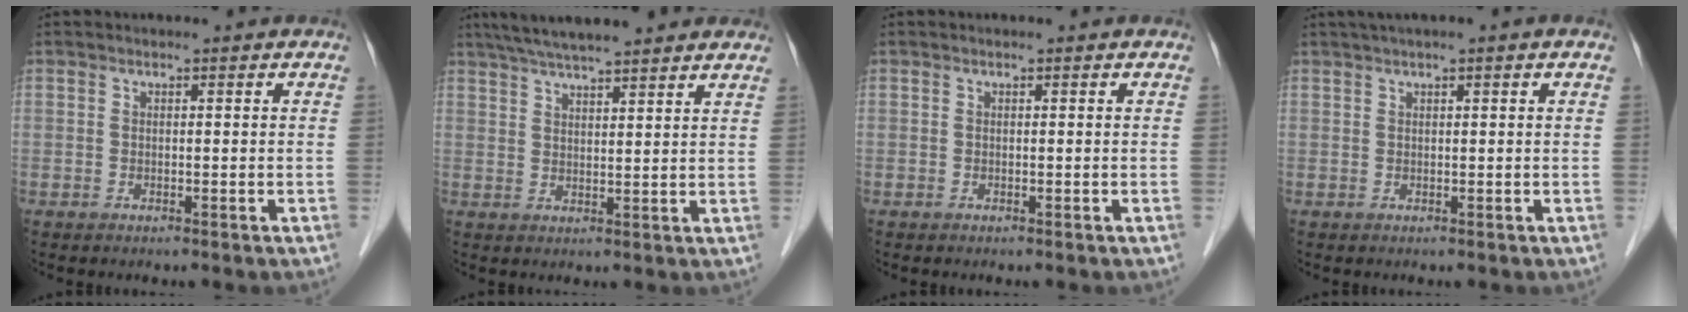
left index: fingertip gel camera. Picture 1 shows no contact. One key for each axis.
{"total": 13.1, "fx": 11.2, "fy": 1.3, "fz": 6.7, "tx": -0.109, "ty": 0.036, "tz": 0.159}
{"total": 0.0}
{"total": 3.1, "fx": 1.9, "fy": -0.2, "fz": 2.4, "tx": -0.045, "ty": 0.019, "tz": 0.034}